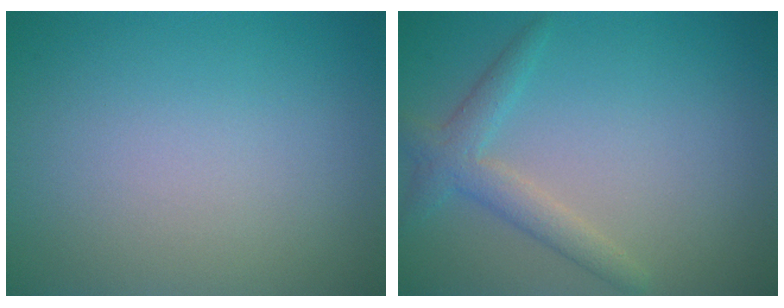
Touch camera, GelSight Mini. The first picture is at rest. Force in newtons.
{"total": 2.6, "press": 2.6, "slide": 0.1}